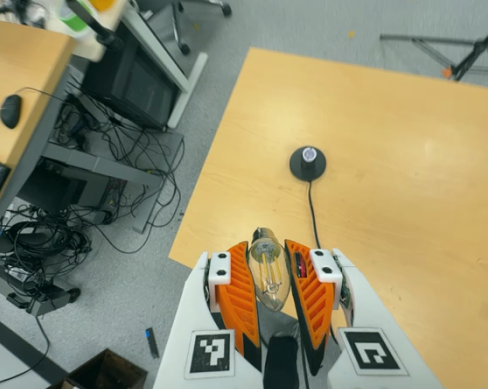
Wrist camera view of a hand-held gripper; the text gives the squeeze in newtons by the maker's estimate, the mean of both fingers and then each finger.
{"total": 22.3, "left": 24.8, "right": 19.7}